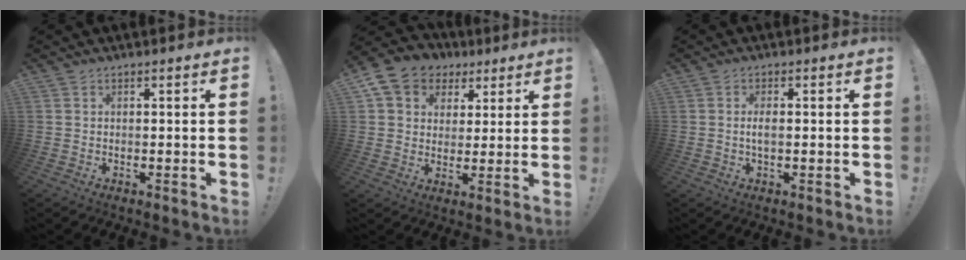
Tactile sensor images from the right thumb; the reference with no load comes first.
{"total": 11.0, "force": [4.9, 9.0, 4.0], "torque": [-0.064, -0.024, 0.100]}
{"total": 2.6, "force": [-0.1, 0.8, 2.5], "torque": [-0.050, -0.002, -0.006]}